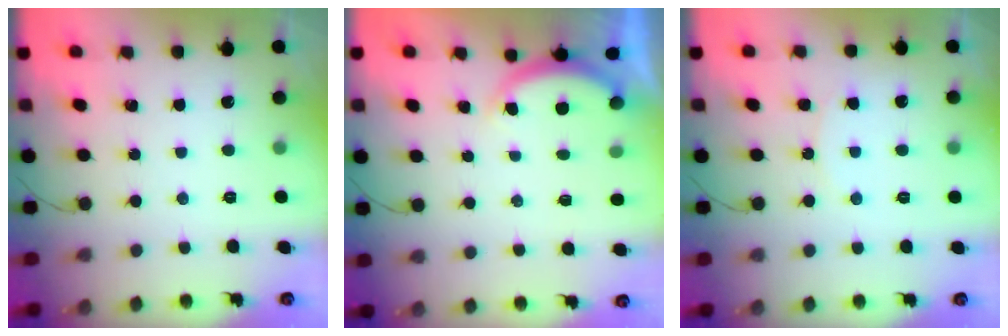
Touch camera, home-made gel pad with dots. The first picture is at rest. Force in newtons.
{"total": 3.2, "press": 3.2, "slide": 0.6}
{"total": 5.9, "press": 5.9, "slide": 0.7}